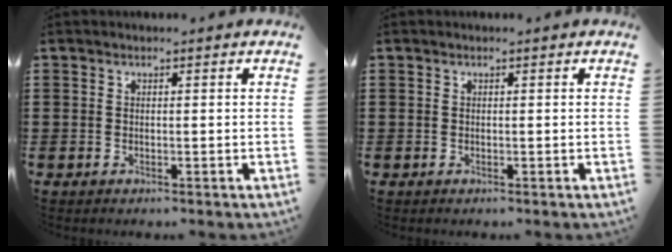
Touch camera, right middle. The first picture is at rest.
{"total": 0.0}